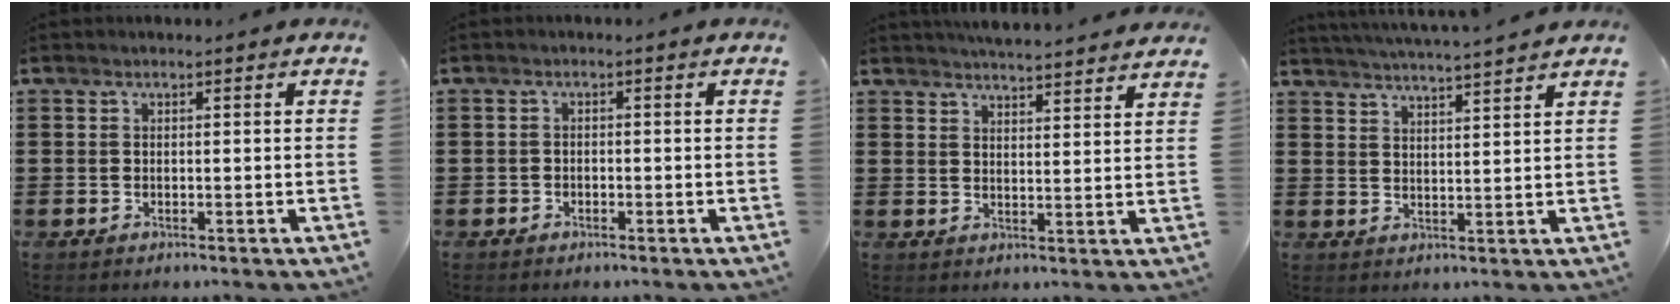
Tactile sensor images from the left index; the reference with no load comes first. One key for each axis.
{"total": 1.1, "fx": -1.0, "fy": 0.5, "fz": -0.1, "tx": -0.002, "ty": 0.004, "tz": -0.023}
{"total": 4.1, "fx": 4.1, "fy": -0.4, "fz": 0.4, "tx": -0.012, "ty": -0.025, "tz": 0.071}
{"total": 3.7, "fx": 3.5, "fy": -0.8, "fz": 0.3, "tx": -0.021, "ty": -0.022, "tz": 0.061}